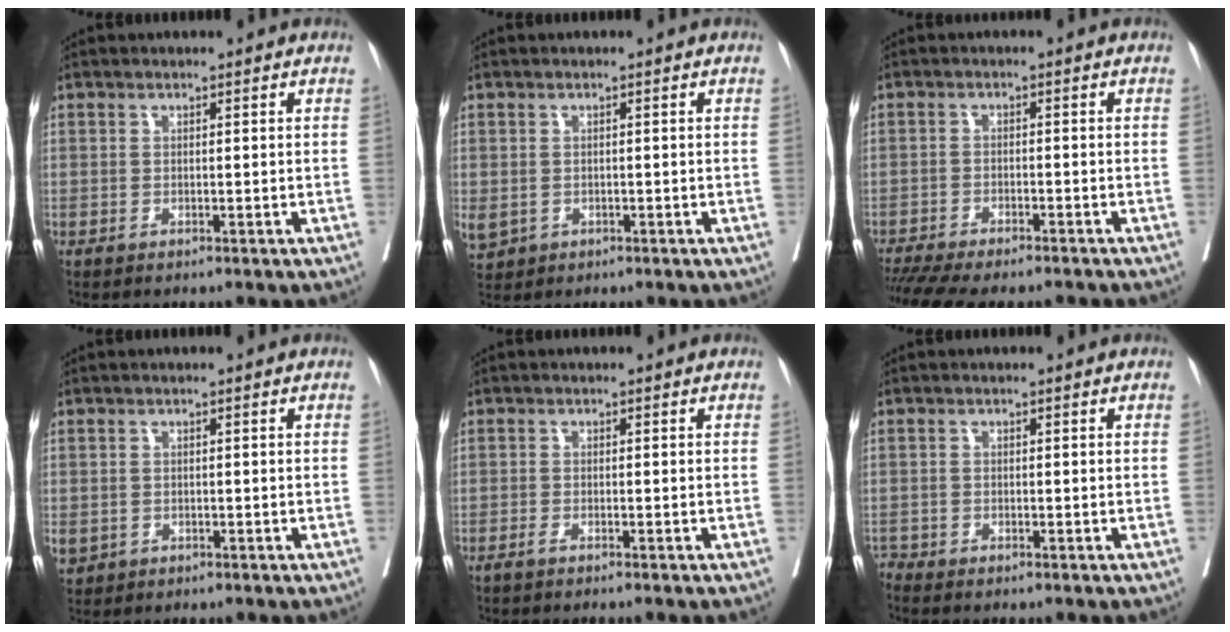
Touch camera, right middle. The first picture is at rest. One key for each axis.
{"total": 4.4, "fx": -1.3, "fy": 3.8, "fz": 1.9, "tx": -0.049, "ty": -0.003, "tz": -0.012}
{"total": 12.7, "fx": -11.1, "fy": 2.3, "fz": 5.6, "tx": -0.095, "ty": -0.012, "tz": -0.160}
{"total": 3.0, "fx": -1.1, "fy": 2.6, "fz": 1.0, "tx": -0.023, "ty": -0.002, "tz": -0.010}
{"total": 1.5, "fx": -1.2, "fy": -0.2, "fz": 0.8, "tx": -0.010, "ty": 0.001, "tz": -0.020}
{"total": 1.0, "fx": -1.0, "fy": 0.1, "fz": -0.2, "tx": 0.003, "ty": -0.005, "tz": -0.022}